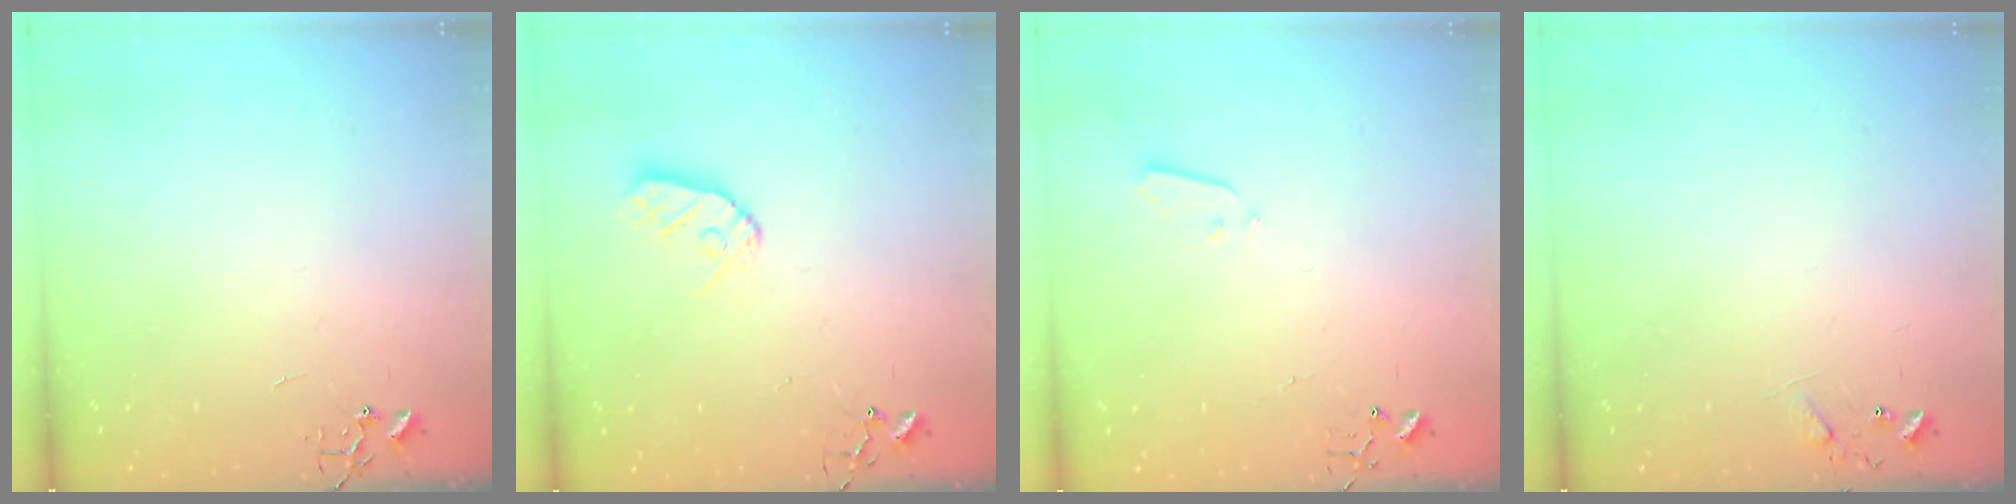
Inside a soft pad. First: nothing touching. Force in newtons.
{"total": 9.0, "press": 8.9, "slide": 0.8}
{"total": 3.0, "press": 3.0, "slide": 0.3}
{"total": 8.0, "press": 8.0, "slide": 0.4}